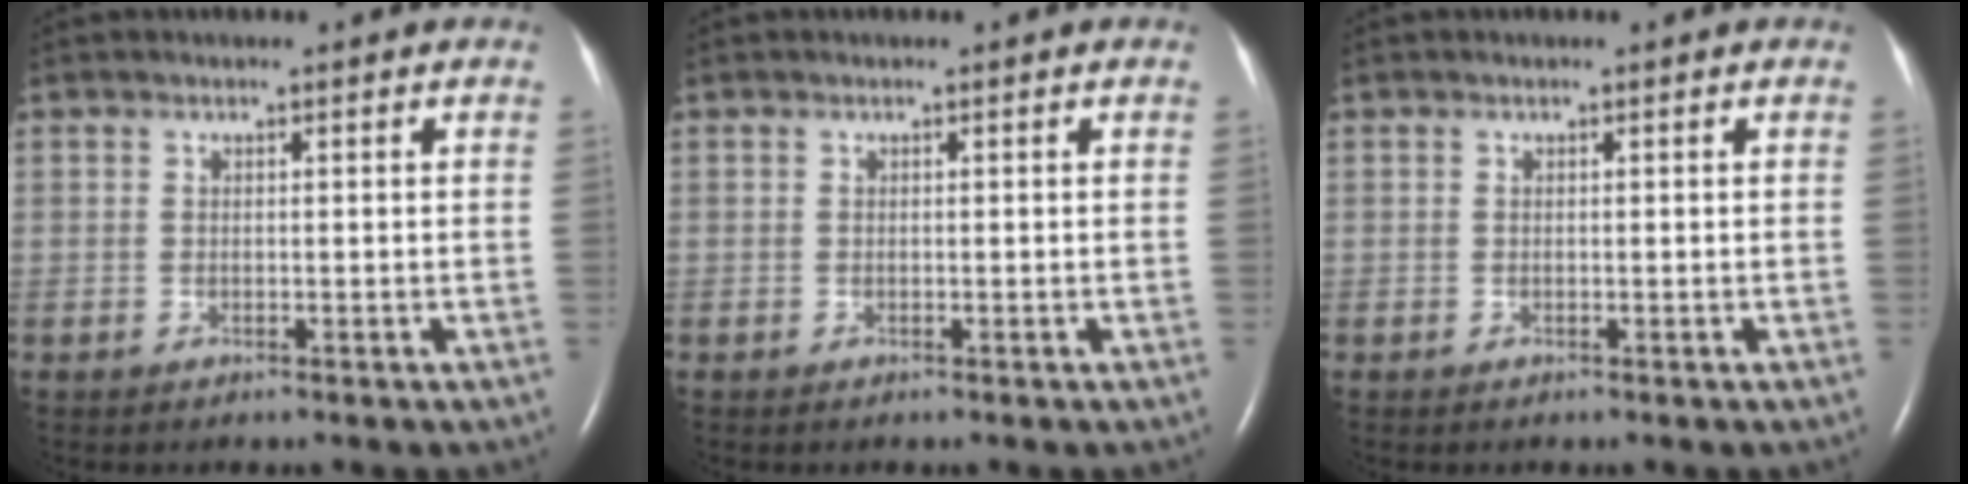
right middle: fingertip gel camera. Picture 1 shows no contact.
{"total": 0.0}
{"total": 0.0}